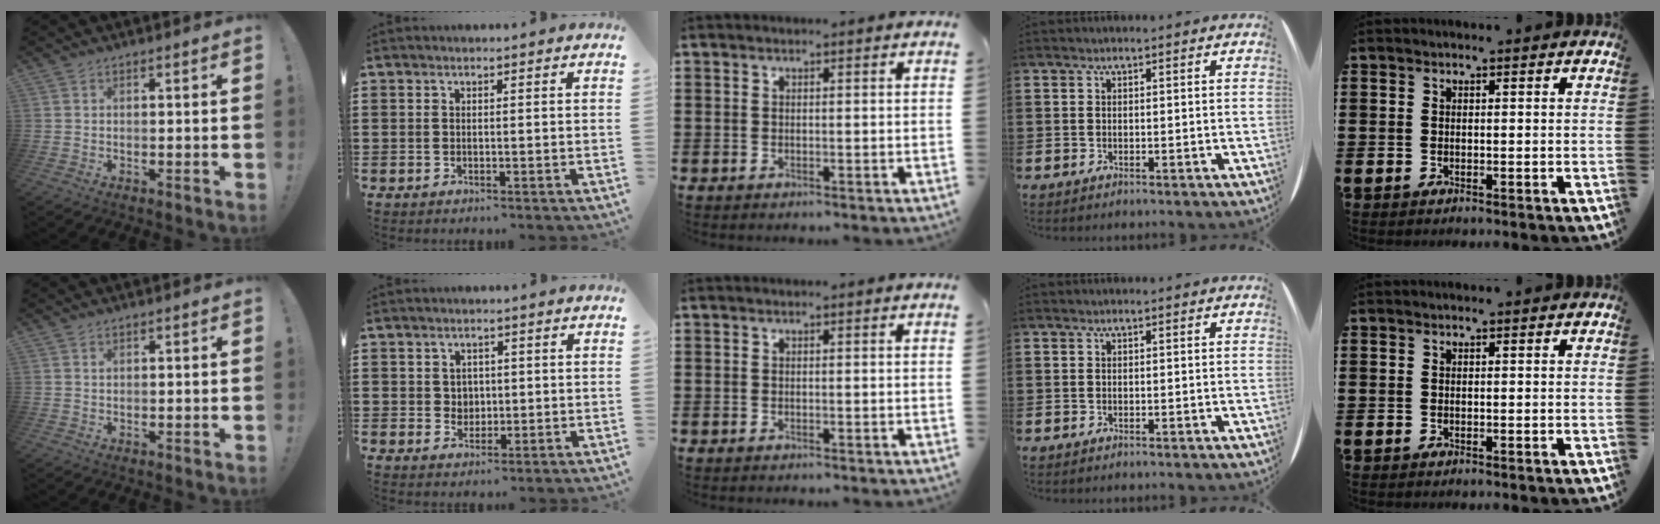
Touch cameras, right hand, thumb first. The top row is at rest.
{"thumb": {"total": 0.5, "force": [0.3, 0.4, 0.1], "torque": [0.000, 0.000, 0.006]}, "index": {"total": 2.2, "force": [0.6, 2.0, 0.8], "torque": [-0.014, 0.007, 0.007]}}